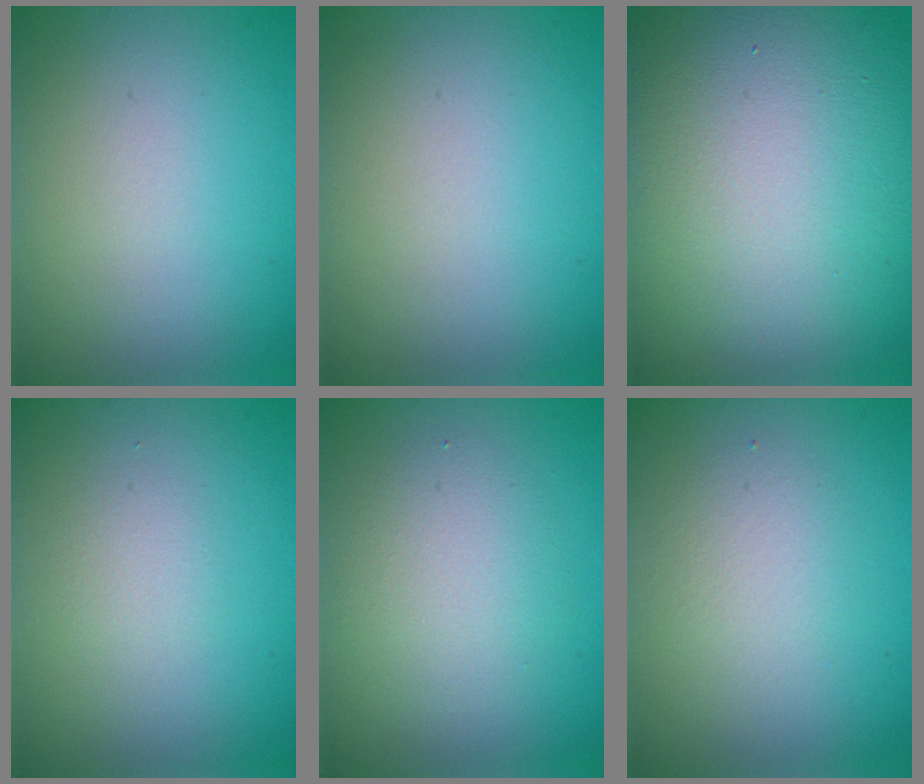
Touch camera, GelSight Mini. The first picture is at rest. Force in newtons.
{"total": 0.0}
{"total": 20.1, "press": 20.1, "slide": 1.0}
{"total": 1.2, "press": 1.2, "slide": 0.0}
{"total": 3.4, "press": 3.3, "slide": 0.3}
{"total": 2.3, "press": 2.3, "slide": 0.1}